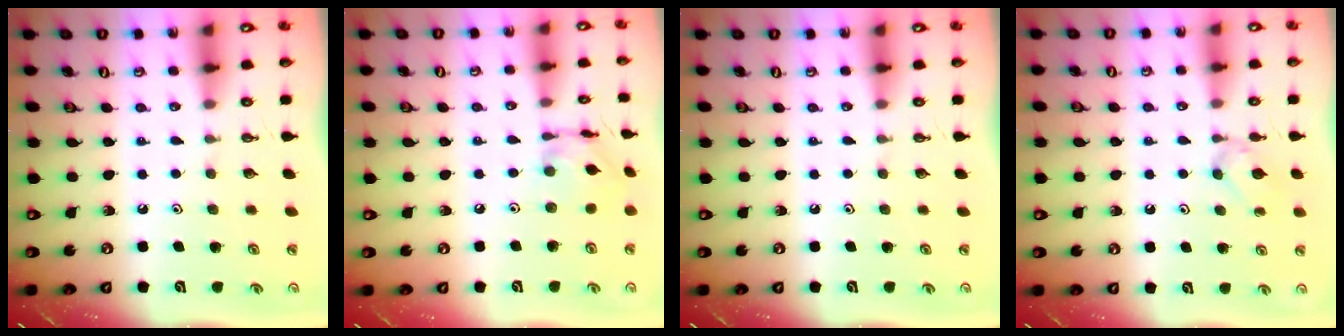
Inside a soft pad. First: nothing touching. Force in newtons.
{"total": 8.9, "press": 8.9, "slide": 0.4}
{"total": 0.0}
{"total": 3.8, "press": 3.8, "slide": 0.5}